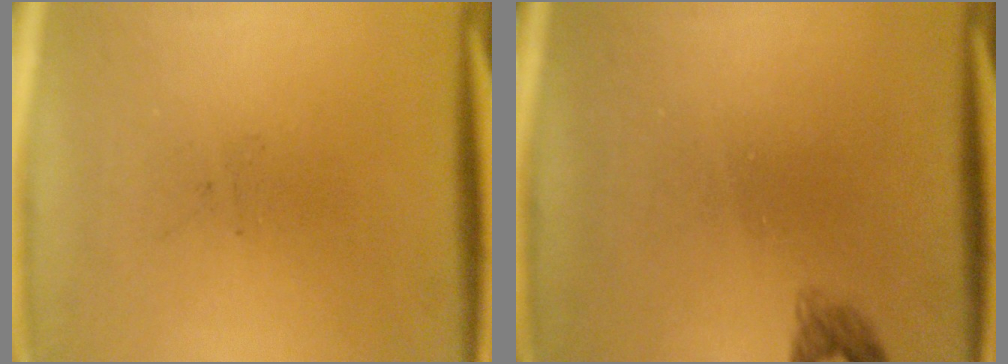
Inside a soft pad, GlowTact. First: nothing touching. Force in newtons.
{"total": 1.4}